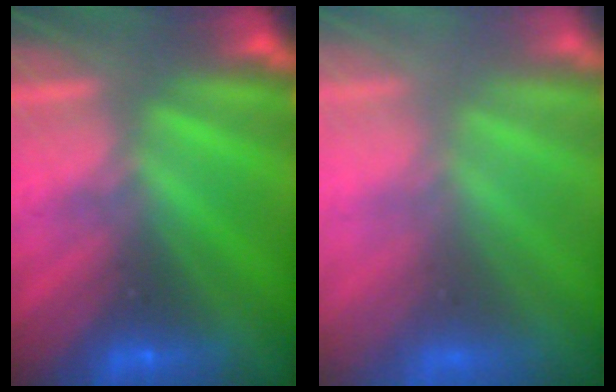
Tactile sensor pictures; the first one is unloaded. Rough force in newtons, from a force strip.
{"total": 8.8}